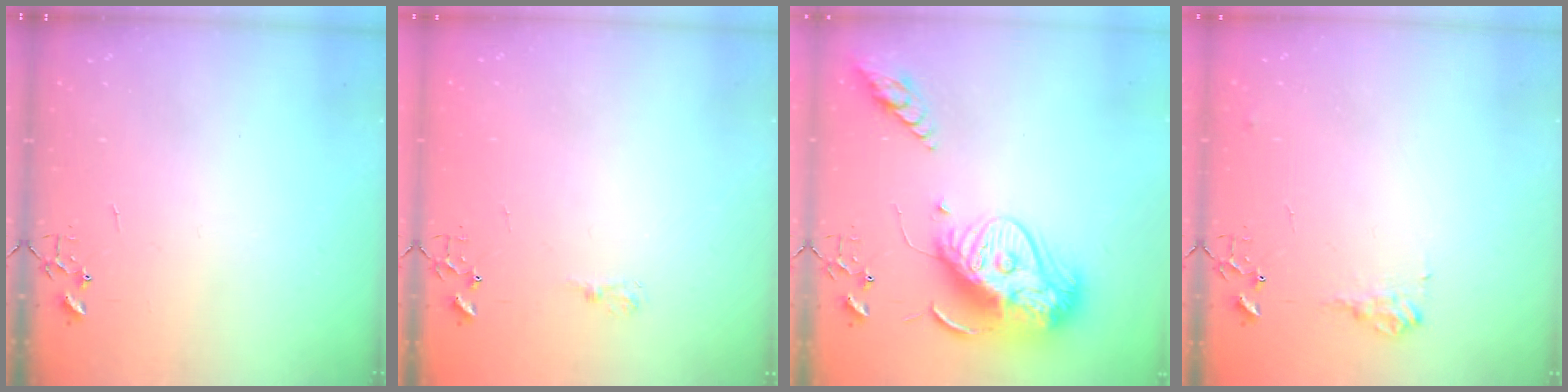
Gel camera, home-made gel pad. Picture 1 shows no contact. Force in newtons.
{"total": 6.6, "press": 6.5, "slide": 0.8}
{"total": 18.8, "press": 18.7, "slide": 1.8}
{"total": 9.8, "press": 9.7, "slide": 0.9}